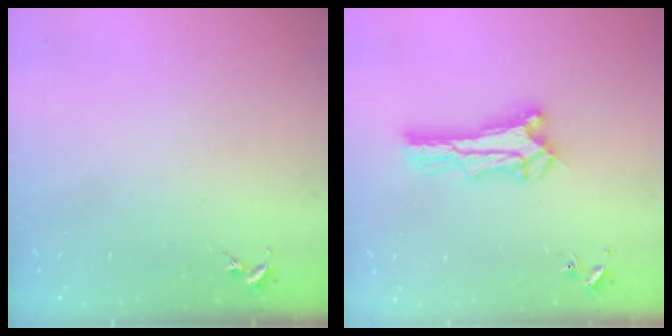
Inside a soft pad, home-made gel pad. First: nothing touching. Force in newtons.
{"total": 2.7, "press": 2.7, "slide": 0.3}